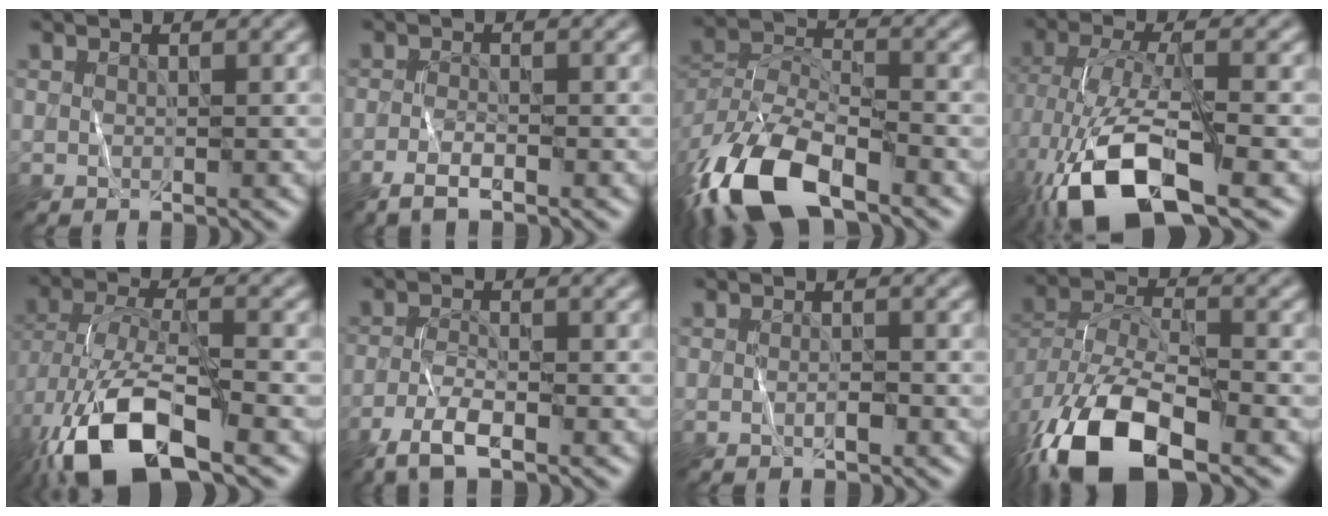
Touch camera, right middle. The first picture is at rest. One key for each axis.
{"total": 2.5, "fx": -1.6, "fy": 0.6, "fz": 1.9, "tx": -0.042, "ty": -0.001, "tz": -0.034}
{"total": 11.6, "fx": -7.4, "fy": 5.0, "fz": 7.4, "tx": -0.148, "ty": -0.008, "tz": -0.144}
{"total": 12.0, "fx": -5.6, "fy": 4.2, "fz": 9.7, "tx": -0.199, "ty": -0.003, "tz": -0.105}
{"total": 13.2, "fx": -6.7, "fy": 5.8, "fz": 9.8, "tx": -0.209, "ty": -0.022, "tz": -0.121}
{"total": 3.9, "fx": -2.5, "fy": 1.1, "fz": 2.8, "tx": -0.060, "ty": -0.004, "tz": -0.052}
{"total": 0.9, "fx": -0.4, "fy": 0.2, "fz": 0.8, "tx": -0.016, "ty": 0.000, "tz": -0.005}
{"total": 12.9, "fx": -7.2, "fy": 6.1, "fz": 8.7, "tx": -0.179, "ty": -0.018, "tz": -0.134}